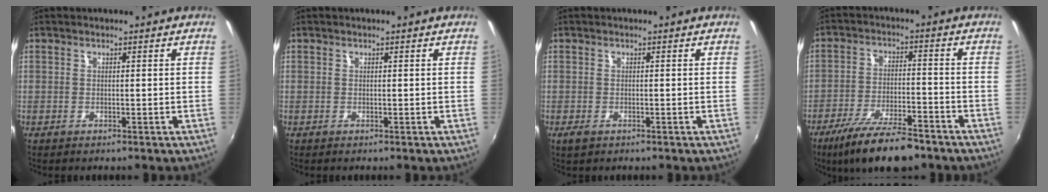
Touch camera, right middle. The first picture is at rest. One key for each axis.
{"total": 0.0}
{"total": 1.7, "fx": -1.0, "fy": 0.9, "fz": 1.0, "tx": -0.020, "ty": -0.005, "tz": -0.018}
{"total": 13.9, "fx": -10.6, "fy": 3.8, "fz": 8.2, "tx": -0.173, "ty": -0.025, "tz": -0.177}